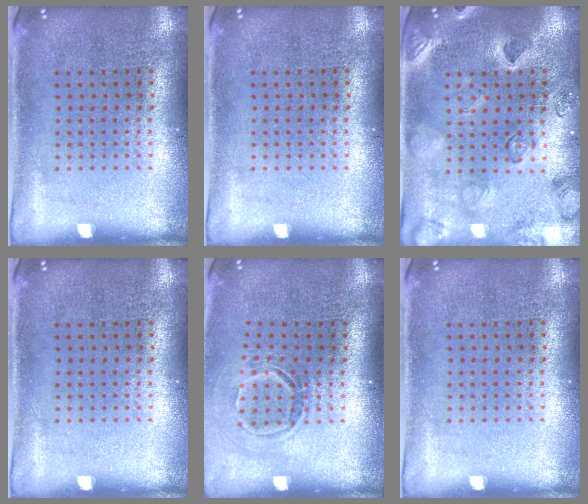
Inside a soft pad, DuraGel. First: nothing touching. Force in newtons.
{"total": 0.0}
{"total": 2.5, "press": 2.4, "slide": 0.6}
{"total": 0.0}
{"total": 1.6, "press": 1.1, "slide": 1.2}
{"total": 0.0}